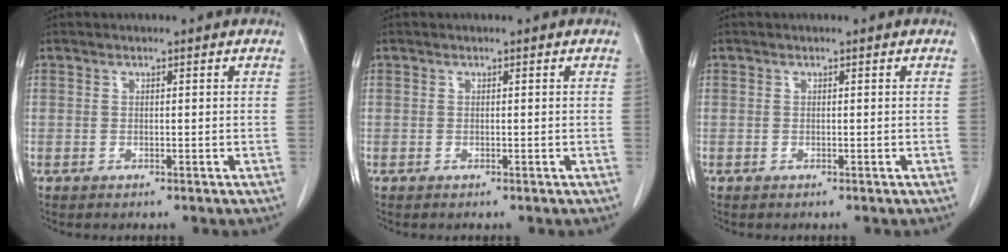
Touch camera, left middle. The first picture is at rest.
{"total": 0.0}
{"total": 0.0}